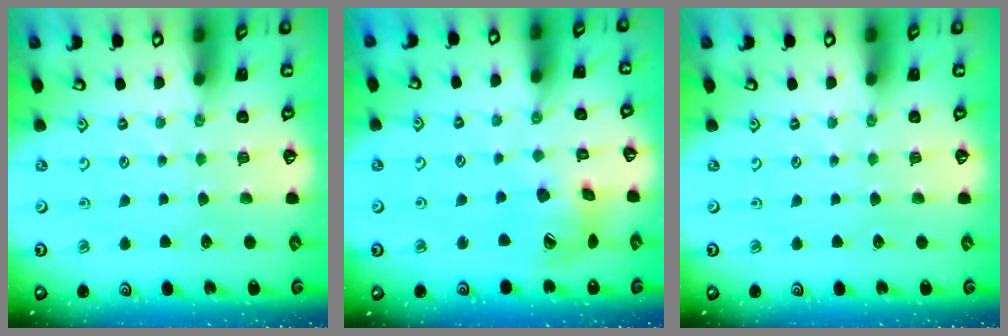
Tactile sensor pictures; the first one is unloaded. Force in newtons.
{"total": 13.0, "press": 12.9, "slide": 2.0}
{"total": 0.0}